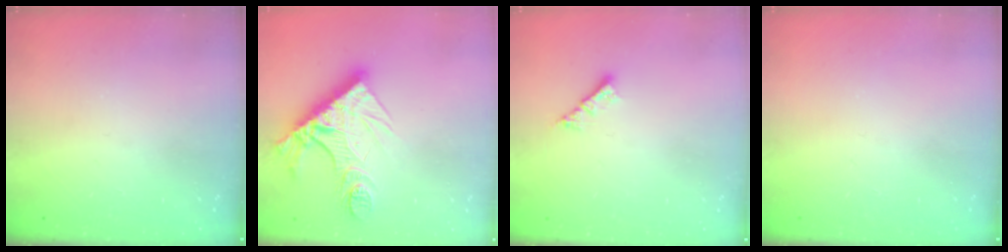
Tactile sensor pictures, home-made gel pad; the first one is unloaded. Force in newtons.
{"total": 15.0, "press": 14.9, "slide": 1.4}
{"total": 2.4, "press": 2.4, "slide": 0.2}
{"total": 0.0}